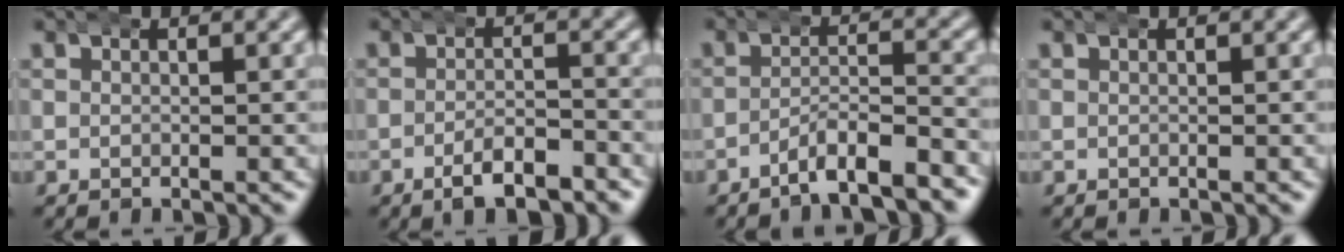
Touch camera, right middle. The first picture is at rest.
{"total": 4.1, "force": [-3.2, 1.2, 2.4], "torque": [-0.035, -0.006, -0.054]}
{"total": 5.1, "force": [-4.3, 1.4, 2.5], "torque": [-0.029, -0.002, -0.074]}
{"total": 0.0}